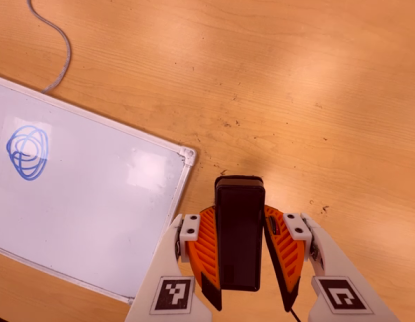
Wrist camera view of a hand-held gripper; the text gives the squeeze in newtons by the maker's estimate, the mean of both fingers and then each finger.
{"total": 7.0, "left": 5.0, "right": 8.9}